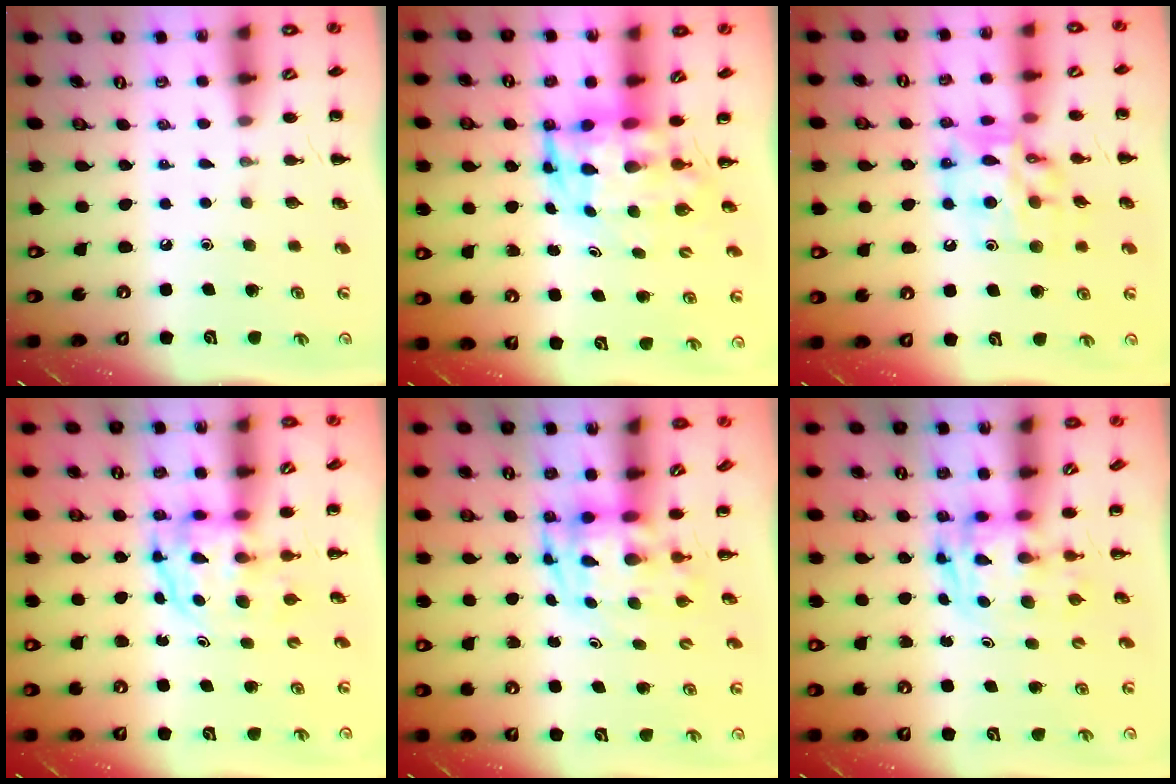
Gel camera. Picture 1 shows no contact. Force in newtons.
{"total": 5.7, "press": 5.5, "slide": 1.8}
{"total": 14.6, "press": 14.3, "slide": 3.2}
{"total": 3.8, "press": 3.8, "slide": 0.3}
{"total": 3.5, "press": 3.4, "slide": 0.7}
{"total": 2.7, "press": 2.6, "slide": 0.5}